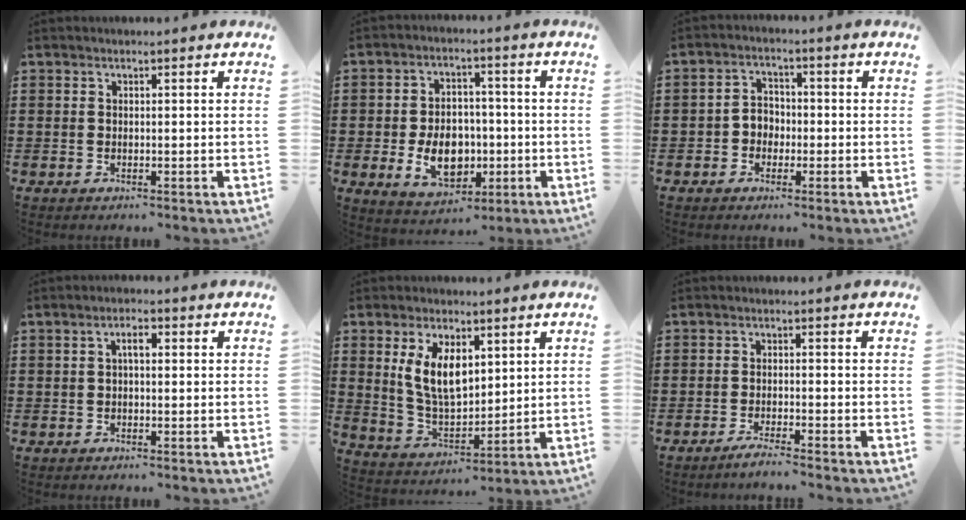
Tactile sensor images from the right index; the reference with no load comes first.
{"total": 8.8, "force": [-1.9, 6.2, 5.8], "torque": [-0.102, 0.000, -0.038]}
{"total": 3.1, "force": [-1.4, 2.5, 1.1], "torque": [-0.029, 0.009, -0.032]}
{"total": 2.1, "force": [0.3, 0.8, 1.9], "torque": [-0.037, 0.009, 0.003]}
{"total": 8.5, "force": [2.9, 4.5, 6.6], "torque": [-0.153, 0.006, 0.050]}
{"total": 2.0, "force": [-1.8, -0.2, 0.9], "torque": [-0.015, -0.001, -0.033]}